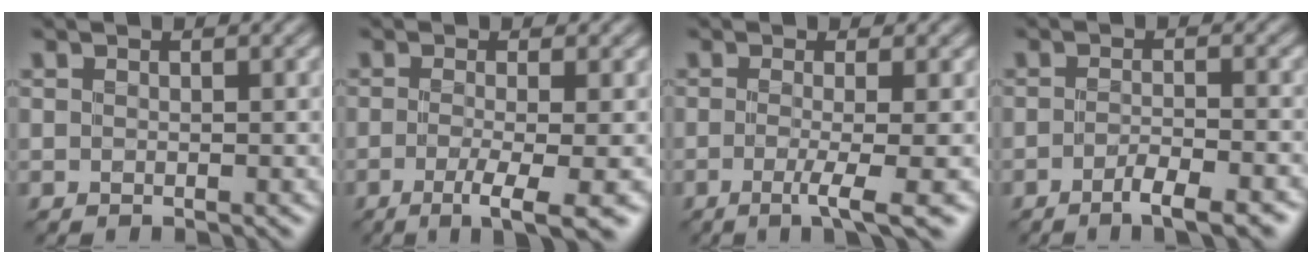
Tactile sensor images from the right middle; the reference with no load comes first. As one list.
[{"total": 4.6, "force": [-1.9, 0.9, 4.0], "torque": [-0.063, -0.007, -0.035]}, {"total": 3.7, "force": [-1.1, 0.7, 3.4], "torque": [-0.053, -0.006, -0.025]}, {"total": 3.8, "force": [-2.5, 0.9, 2.8], "torque": [-0.044, 0.001, -0.040]}]